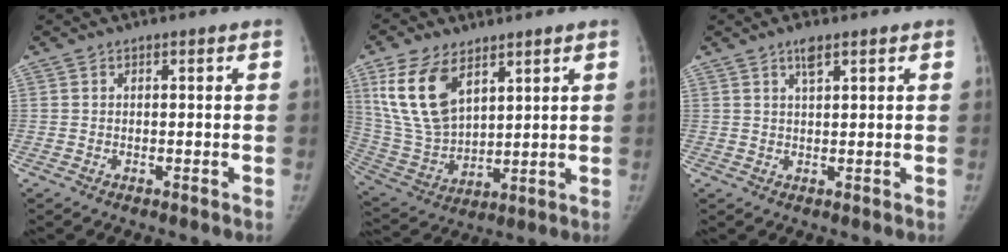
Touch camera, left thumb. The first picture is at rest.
{"total": 15.2, "force": [7.5, 8.6, 10.0], "torque": [-0.181, -0.029, 0.163]}
{"total": 2.6, "force": [1.7, 0.8, 1.8], "torque": [-0.030, -0.006, 0.031]}